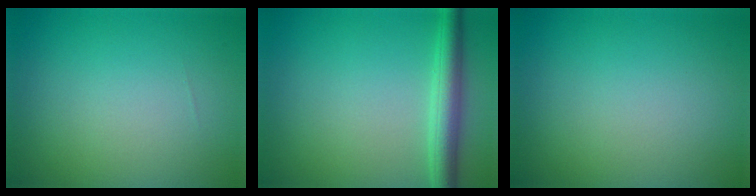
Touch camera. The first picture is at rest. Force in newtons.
{"total": 3.6, "press": 3.6, "slide": 0.1}
{"total": 0.0}